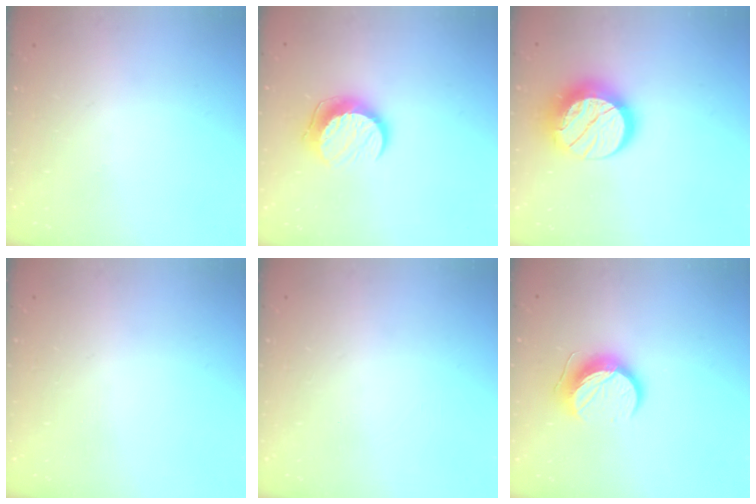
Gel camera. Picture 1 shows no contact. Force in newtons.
{"total": 10.4, "press": 10.4, "slide": 0.2}
{"total": 15.4, "press": 15.3, "slide": 1.0}
{"total": 0.0}
{"total": 0.0}
{"total": 12.4, "press": 12.4, "slide": 0.1}